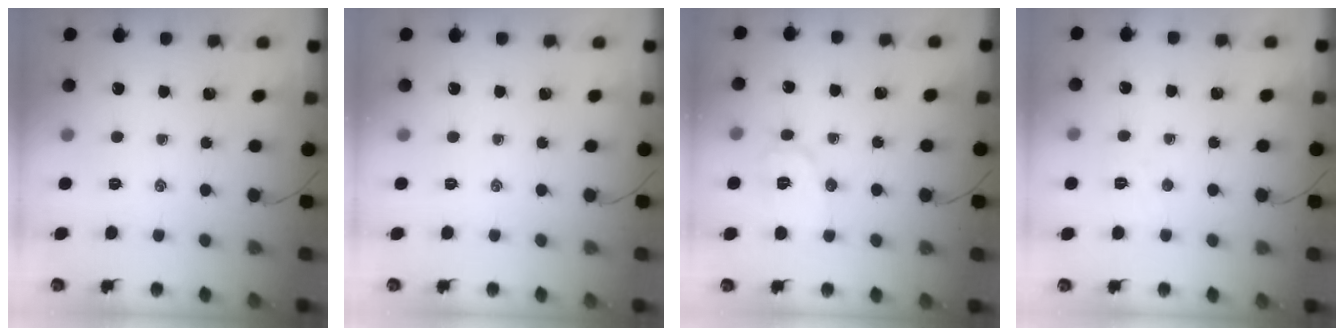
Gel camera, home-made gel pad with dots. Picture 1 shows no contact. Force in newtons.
{"total": 0.0}
{"total": 8.5, "press": 8.5, "slide": 0.4}
{"total": 3.3, "press": 3.2, "slide": 0.8}